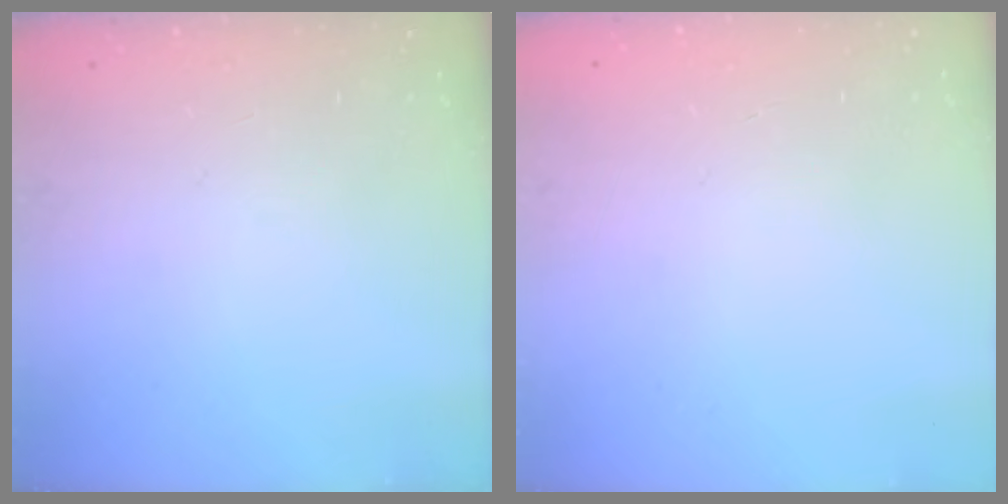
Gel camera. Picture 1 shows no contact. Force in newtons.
{"total": 0.0}